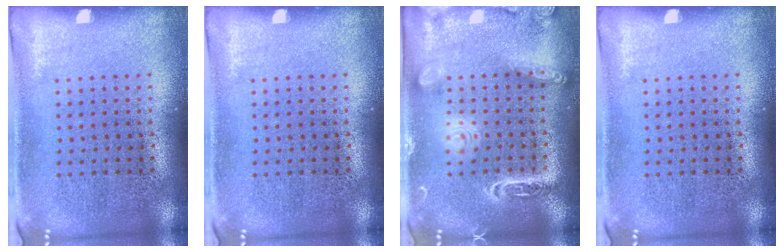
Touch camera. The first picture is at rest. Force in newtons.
{"total": 0.0}
{"total": 1.9, "press": 1.9, "slide": 0.1}
{"total": 0.0}